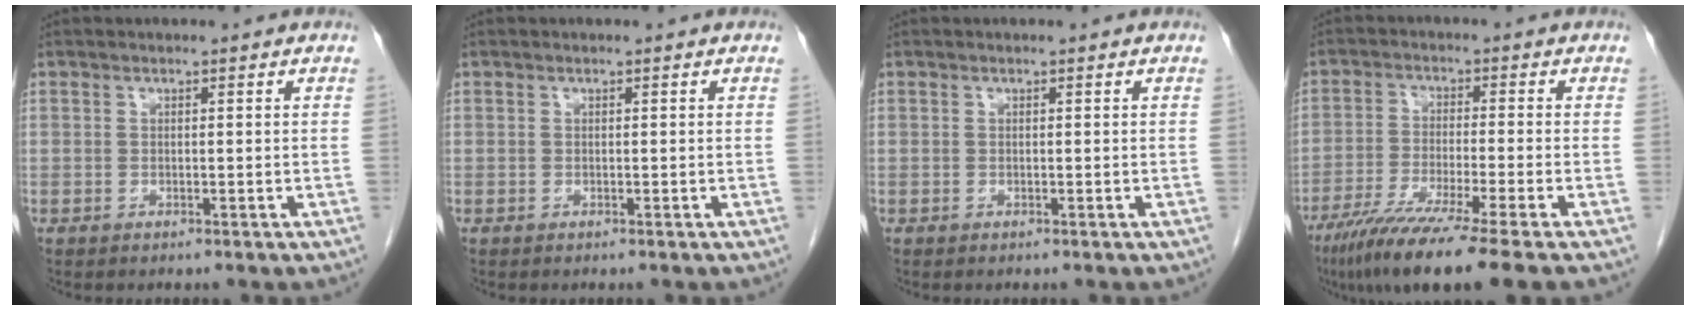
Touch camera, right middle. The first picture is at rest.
{"total": 0.0}
{"total": 0.0}
{"total": 12.2, "force": [-8.8, -1.6, 8.3], "torque": [-0.141, -0.043, -0.143]}